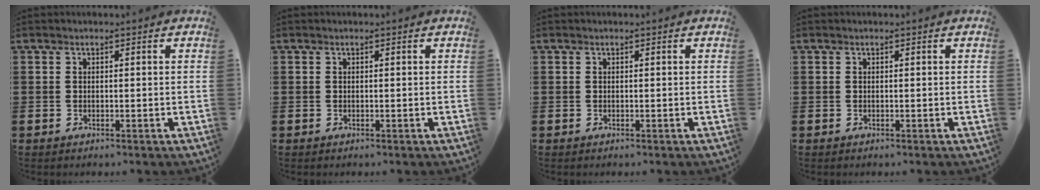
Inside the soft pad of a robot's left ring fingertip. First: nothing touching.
{"total": 0.0}
{"total": 0.0}
{"total": 0.0}